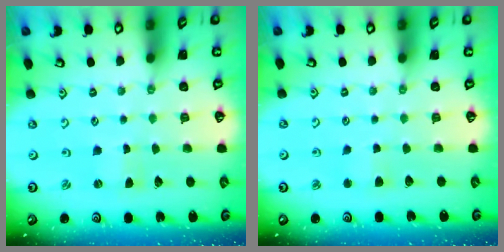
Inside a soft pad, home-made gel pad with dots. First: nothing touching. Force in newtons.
{"total": 2.9, "press": 2.8, "slide": 0.4}